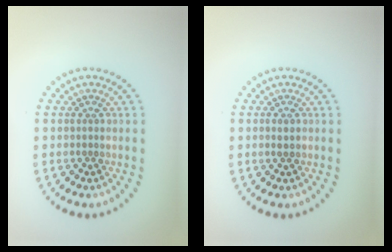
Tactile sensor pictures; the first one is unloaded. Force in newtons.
{"total": 1.0, "press": 1.0, "slide": 0.1}